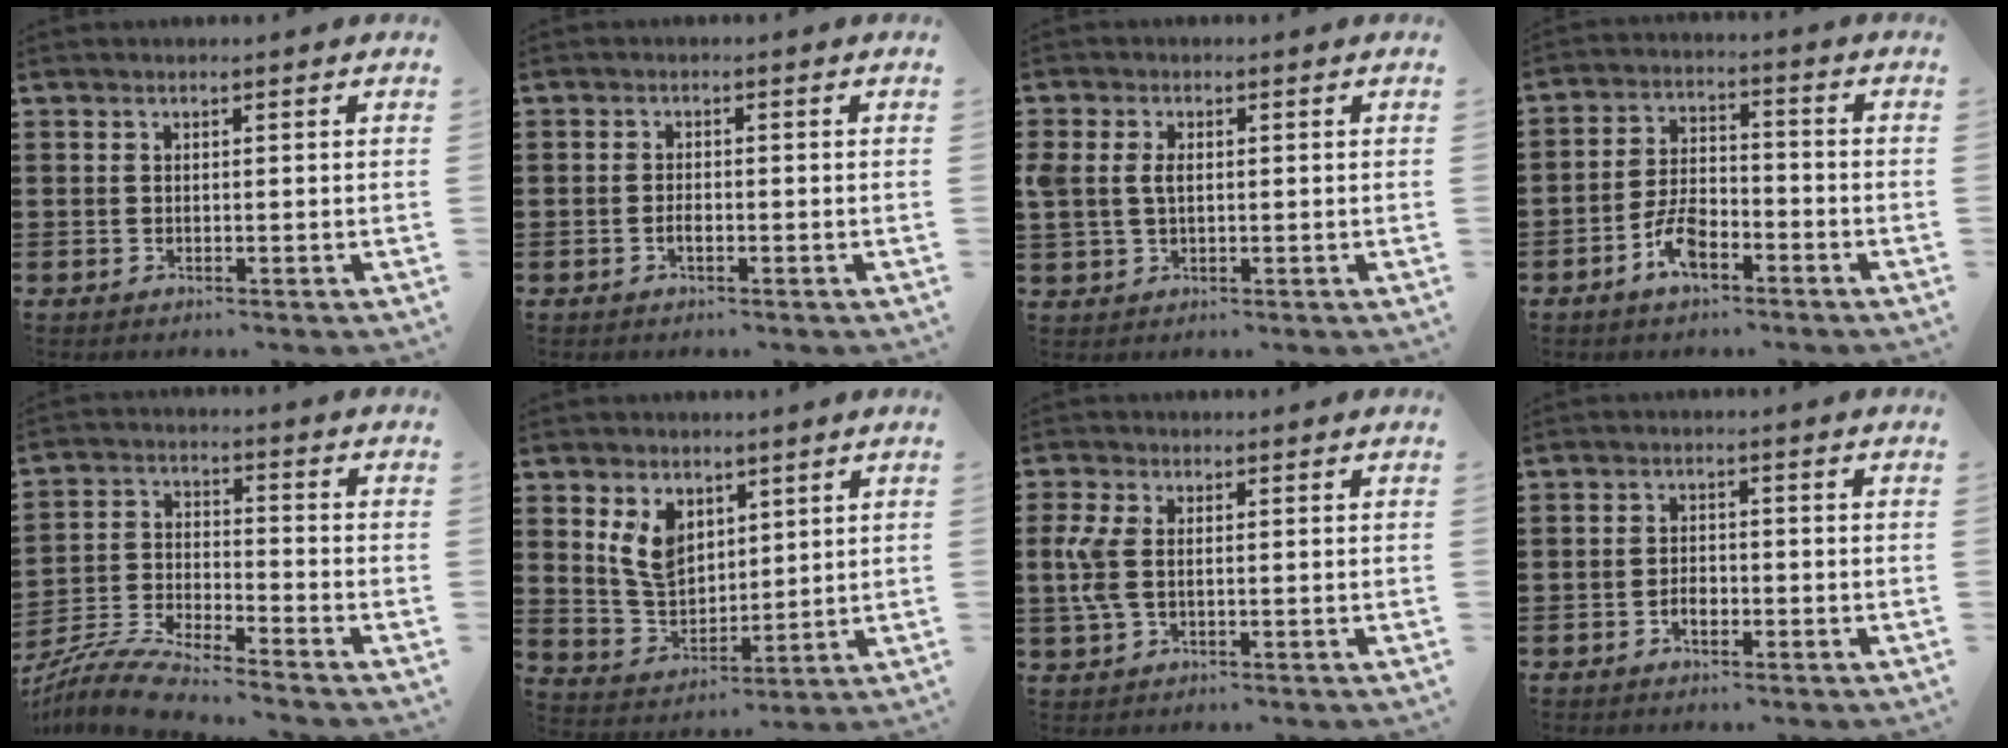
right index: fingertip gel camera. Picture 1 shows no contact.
{"total": 1.4, "force": [-0.6, 0.6, 1.1], "torque": [-0.023, 0.001, -0.011]}
{"total": 3.2, "force": [0.4, 2.0, 2.4], "torque": [-0.067, 0.005, 0.002]}
{"total": 6.5, "force": [-3.6, 3.0, 4.5], "torque": [-0.107, 0.005, -0.074]}
{"total": 6.9, "force": [-6.5, 0.1, 2.1], "torque": [-0.063, -0.010, -0.134]}
{"total": 7.2, "force": [3.5, 4.8, 4.0], "torque": [-0.109, 0.003, 0.063]}
{"total": 4.9, "force": [0.0, 2.4, 4.3], "torque": [-0.118, -0.005, -0.009]}
{"total": 2.3, "force": [-1.1, 1.3, 1.6], "torque": [-0.032, 0.003, -0.021]}